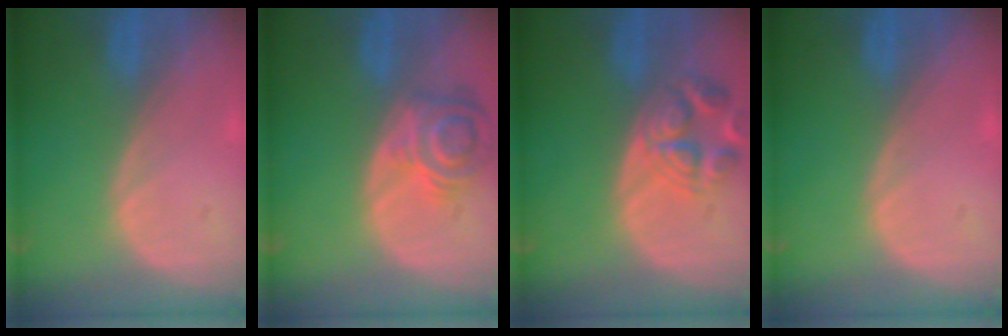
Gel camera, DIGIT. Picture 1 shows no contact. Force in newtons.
{"total": 7.2, "press": 6.5, "slide": 3.0}
{"total": 6.8, "press": 6.3, "slide": 2.6}
{"total": 0.0}